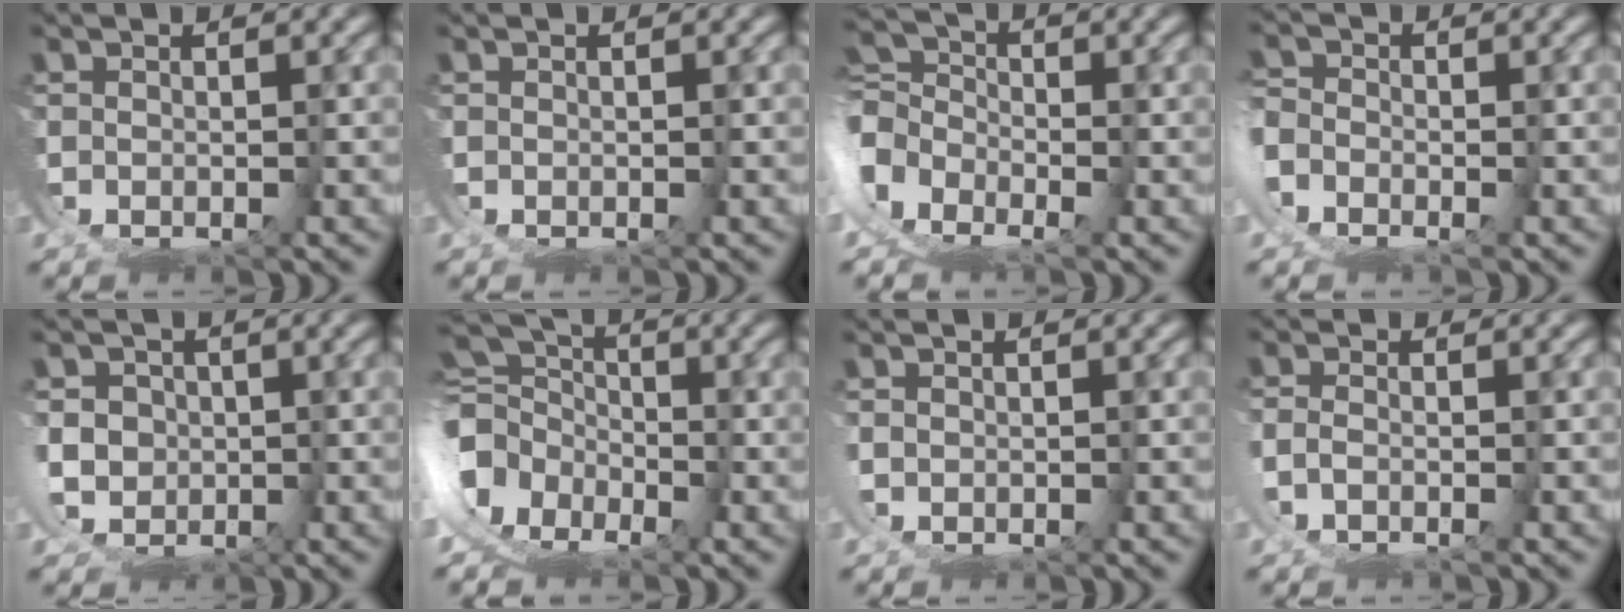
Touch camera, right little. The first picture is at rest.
{"total": 0.0}
{"total": 7.1, "force": [-1.6, 6.1, 3.2], "torque": [-0.071, -0.010, -0.041]}
{"total": 1.7, "force": [-1.0, 1.2, 0.7], "torque": [-0.014, 0.001, -0.024]}
{"total": 7.9, "force": [-0.8, 7.3, 2.9], "torque": [-0.080, -0.032, -0.012]}
{"total": 10.8, "force": [-1.2, 9.3, 5.4], "torque": [-0.120, -0.022, -0.031]}
{"total": 0.8, "force": [0.4, 0.5, 0.6], "torque": [-0.017, -0.003, 0.009]}
{"total": 0.9, "force": [-0.7, -0.3, 0.4], "torque": [-0.004, 0.001, -0.014]}